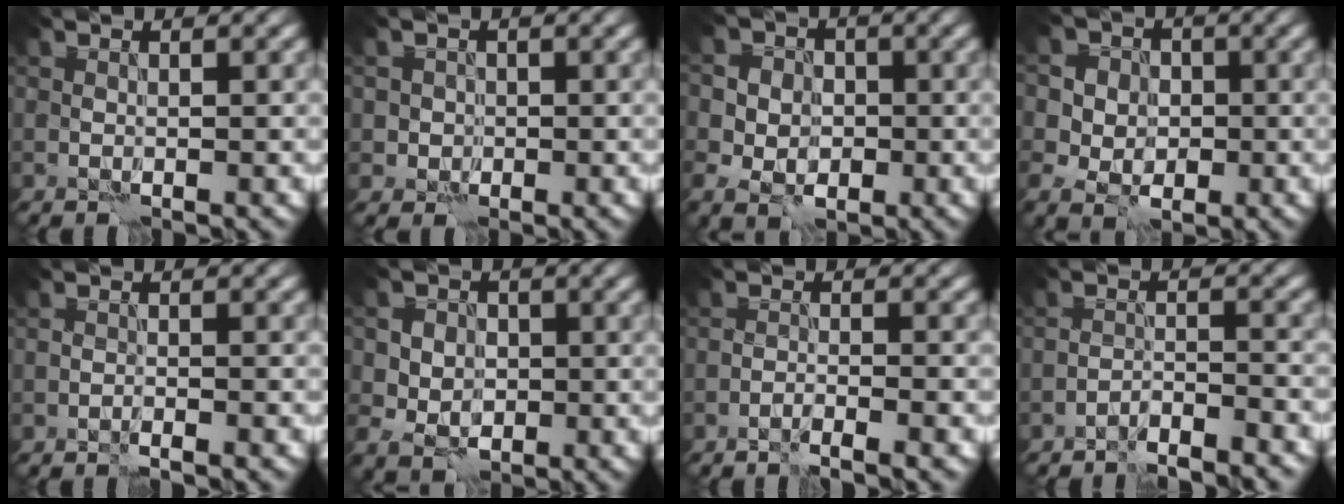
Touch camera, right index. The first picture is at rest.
{"total": 1.5, "force": [-0.3, 1.5, 0.0], "torque": [0.015, 0.004, -0.012]}
{"total": 6.0, "force": [-0.4, 5.6, 2.3], "torque": [-0.034, 0.032, -0.045]}
{"total": 6.1, "force": [0.6, 5.6, 2.4], "torque": [-0.035, 0.028, -0.021]}
{"total": 1.1, "force": [-1.0, -0.4, 0.2], "torque": [-0.003, 0.001, -0.022]}
{"total": 4.0, "force": [0.0, 3.6, 1.9], "torque": [-0.016, 0.013, -0.021]}
{"total": 2.2, "force": [-1.9, -0.4, 1.2], "torque": [-0.022, 0.007, -0.040]}
{"total": 3.8, "force": [-3.7, 0.0, 1.0], "torque": [-0.015, 0.005, -0.063]}